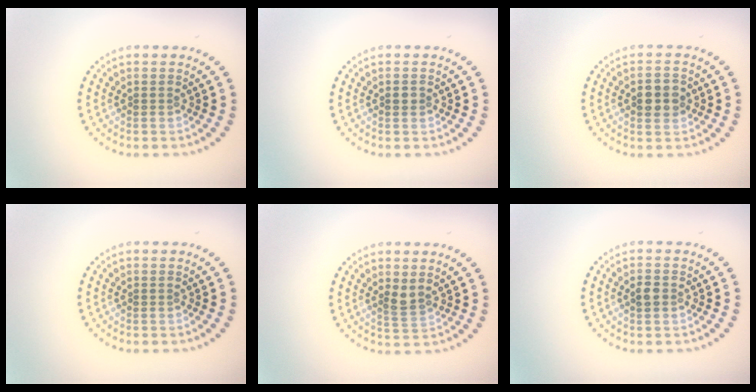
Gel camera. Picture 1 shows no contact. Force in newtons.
{"total": 0.8, "press": 0.8, "slide": 0.1}
{"total": 3.0, "press": 3.0, "slide": 0.0}
{"total": 0.0}
{"total": 1.7, "press": 1.4, "slide": 1.0}
{"total": 1.3, "press": 1.3, "slide": 0.1}